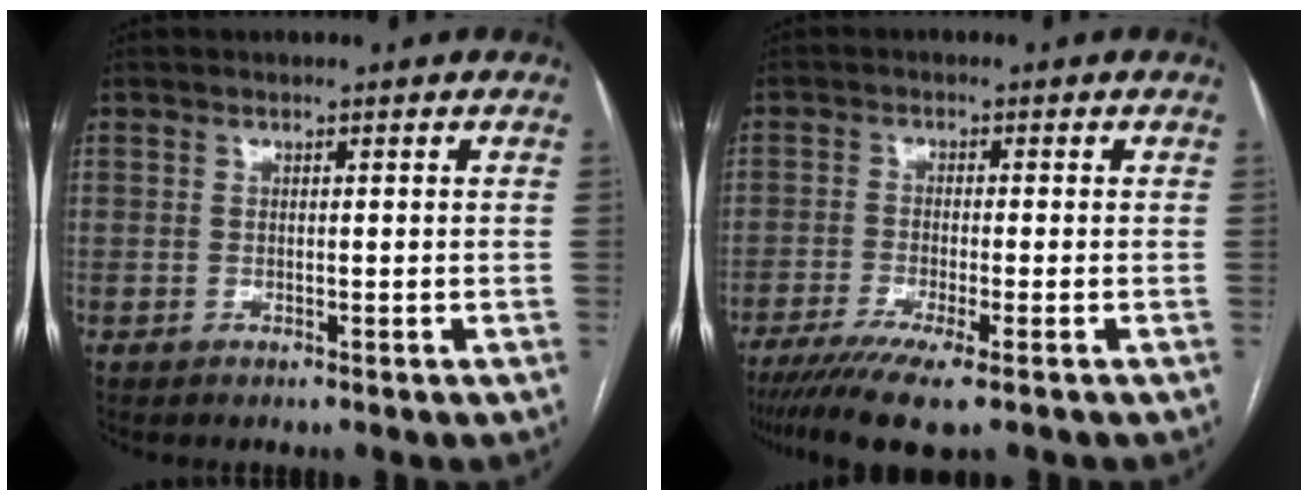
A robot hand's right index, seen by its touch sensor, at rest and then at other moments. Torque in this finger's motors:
{"motor_torque": [1.28, -0.85, 0.38, 0.10]}